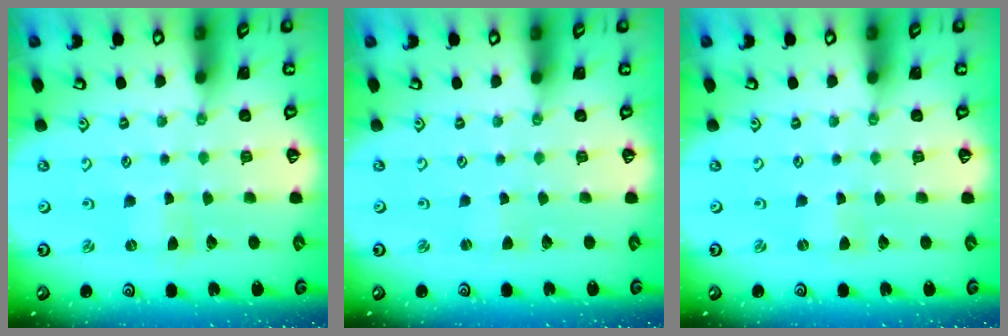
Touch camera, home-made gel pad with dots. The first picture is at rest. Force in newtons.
{"total": 0.8, "press": 0.8, "slide": 0.1}
{"total": 0.0}